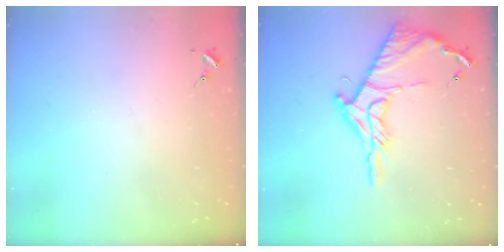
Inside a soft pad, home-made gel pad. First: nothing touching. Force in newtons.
{"total": 16.6, "press": 16.6, "slide": 1.4}